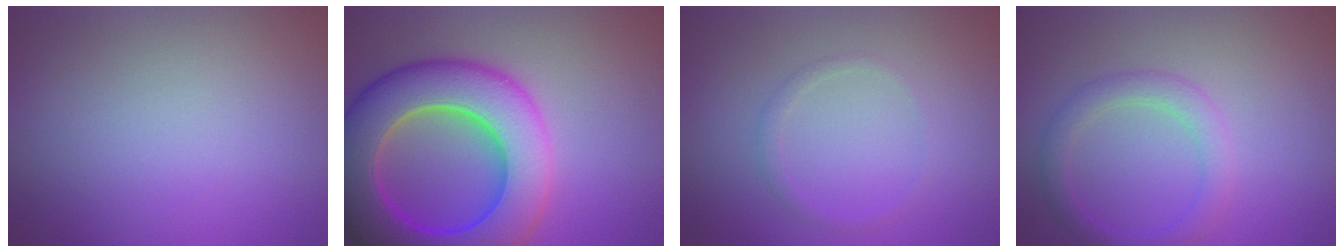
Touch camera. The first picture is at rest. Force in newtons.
{"total": 12.6, "press": 12.6, "slide": 0.3}
{"total": 1.0, "press": 1.0, "slide": 0.1}
{"total": 2.7, "press": 2.7, "slide": 0.1}